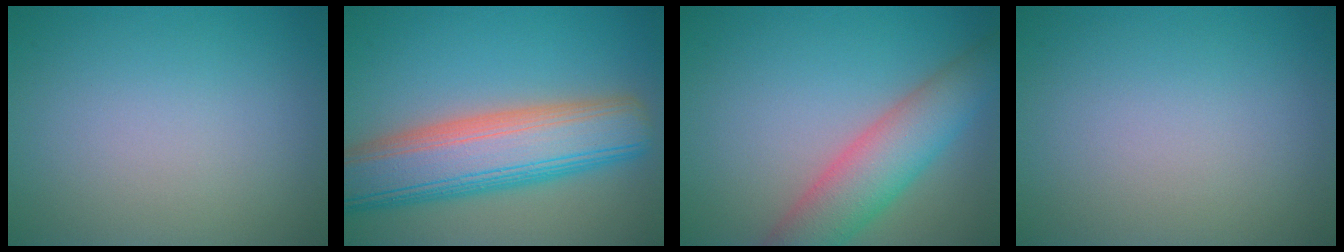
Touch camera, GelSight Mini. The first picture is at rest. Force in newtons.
{"total": 10.0, "press": 10.0, "slide": 0.8}
{"total": 6.4, "press": 6.3, "slide": 0.5}
{"total": 0.0}